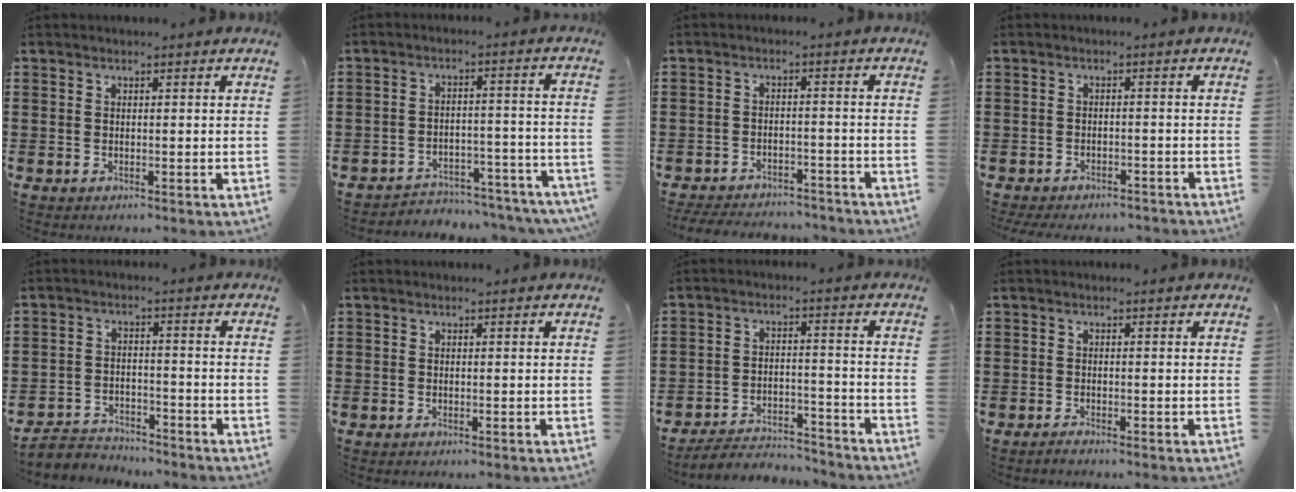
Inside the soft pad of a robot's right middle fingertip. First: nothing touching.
{"total": 4.0, "force": [-4.0, 0.6, 0.4], "torque": [-0.011, 0.008, -0.086]}
{"total": 4.3, "force": [-4.2, 0.9, 0.3], "torque": [-0.011, 0.008, -0.090]}
{"total": 2.4, "force": [-2.3, 0.5, -0.1], "torque": [-0.003, 0.002, -0.052]}
{"total": 3.9, "force": [-3.7, 1.1, 0.1], "torque": [-0.015, 0.003, -0.083]}
{"total": 0.0}
{"total": 4.5, "force": [-4.4, 0.9, 0.6], "torque": [-0.014, 0.008, -0.092]}
{"total": 0.8, "force": [-0.7, 0.0, 0.2], "torque": [-0.005, -0.002, -0.014]}